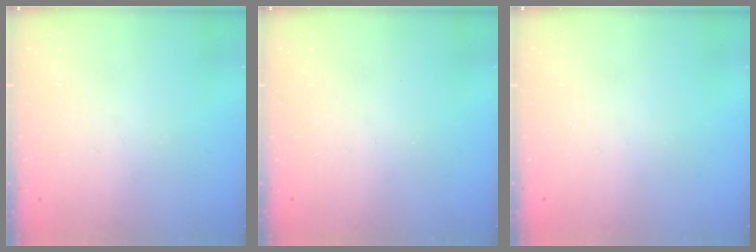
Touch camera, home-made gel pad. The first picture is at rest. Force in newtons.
{"total": 0.0}
{"total": 0.0}